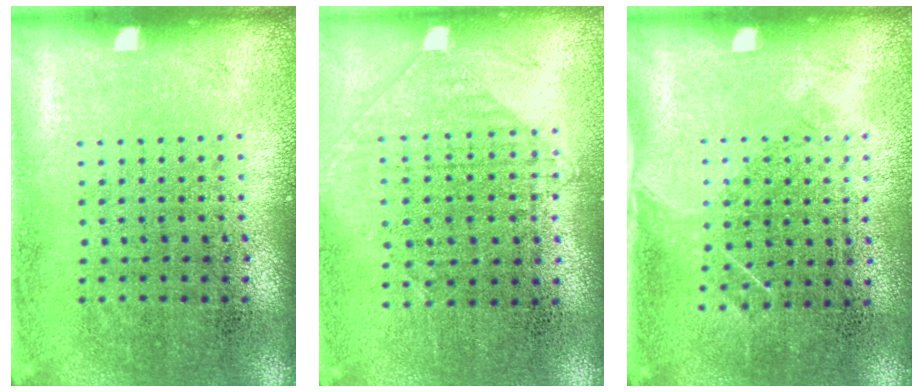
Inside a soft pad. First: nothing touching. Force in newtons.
{"total": 0.9, "press": 0.8, "slide": 0.3}
{"total": 1.1, "press": 0.8, "slide": 0.6}